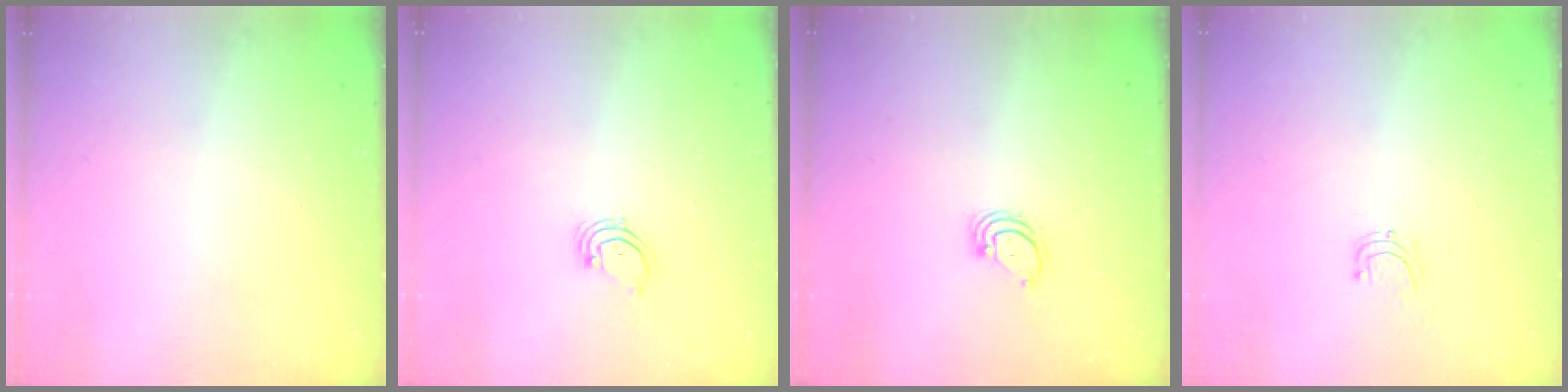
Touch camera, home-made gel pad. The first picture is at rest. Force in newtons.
{"total": 2.1, "press": 2.1, "slide": 0.3}
{"total": 2.9, "press": 2.9, "slide": 0.3}
{"total": 3.6, "press": 3.5, "slide": 0.4}